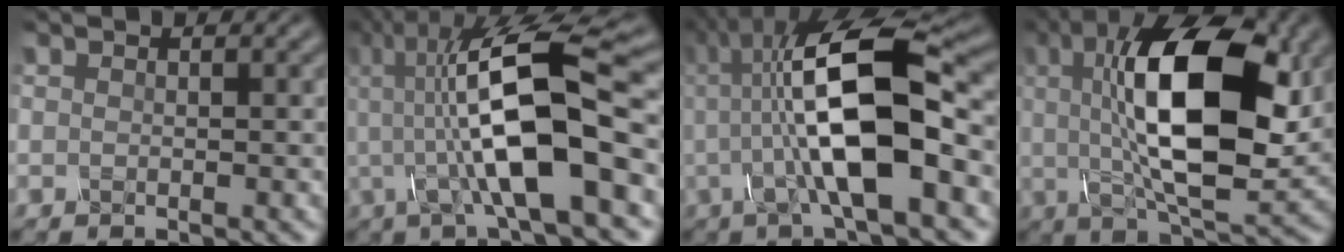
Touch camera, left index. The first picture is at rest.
{"total": 12.2, "force": [-0.3, 3.0, 11.9], "torque": [-0.201, 0.017, -0.013]}
{"total": 11.8, "force": [0.1, 3.3, 11.4], "torque": [-0.197, 0.013, -0.003]}
{"total": 14.0, "force": [2.4, 5.4, 12.7], "torque": [-0.205, 0.008, 0.036]}